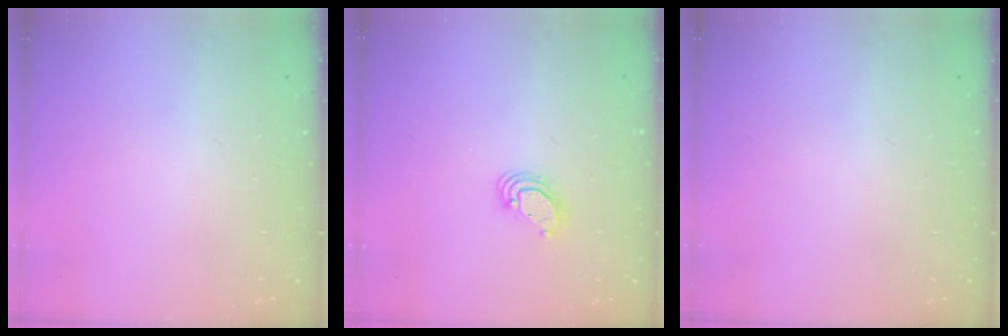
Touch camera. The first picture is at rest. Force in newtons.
{"total": 4.6, "press": 4.6, "slide": 0.2}
{"total": 0.0}